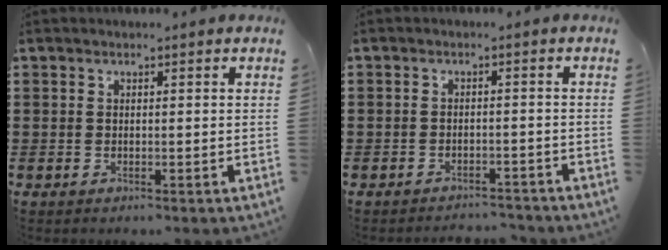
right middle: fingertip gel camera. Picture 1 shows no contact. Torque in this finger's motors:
{"motor_torque": [-0.01, -0.29, -0.12, -0.05]}